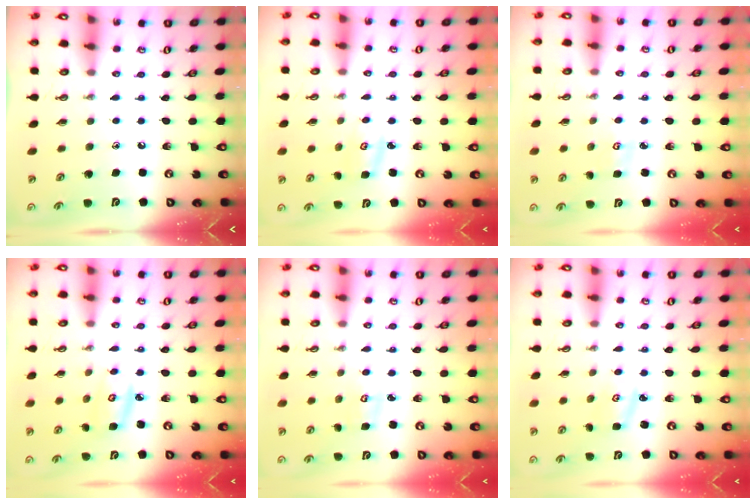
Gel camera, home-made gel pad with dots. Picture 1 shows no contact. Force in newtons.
{"total": 2.8, "press": 2.8, "slide": 0.3}
{"total": 3.1, "press": 3.1, "slide": 0.3}
{"total": 3.7, "press": 3.7, "slide": 0.3}
{"total": 3.5, "press": 3.4, "slide": 0.3}
{"total": 3.0, "press": 2.9, "slide": 0.4}